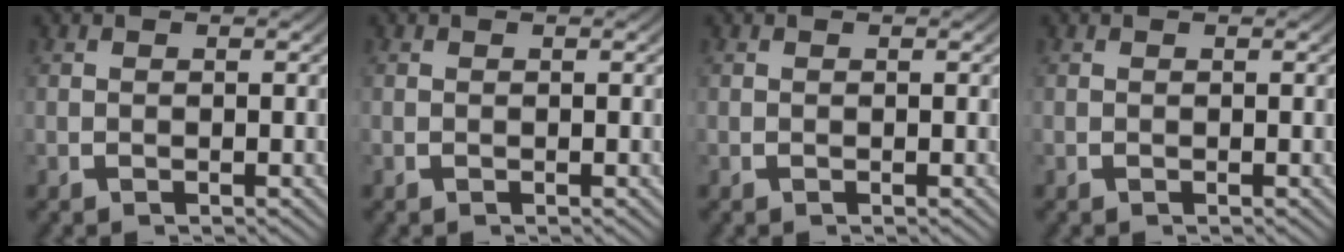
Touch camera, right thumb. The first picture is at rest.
{"total": 0.0}
{"total": 0.0}
{"total": 0.0}